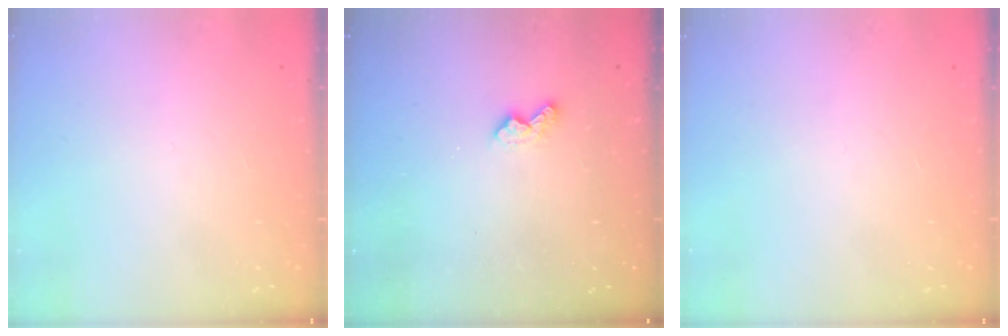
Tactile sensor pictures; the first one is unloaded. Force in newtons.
{"total": 5.3, "press": 5.2, "slide": 0.5}
{"total": 0.0}